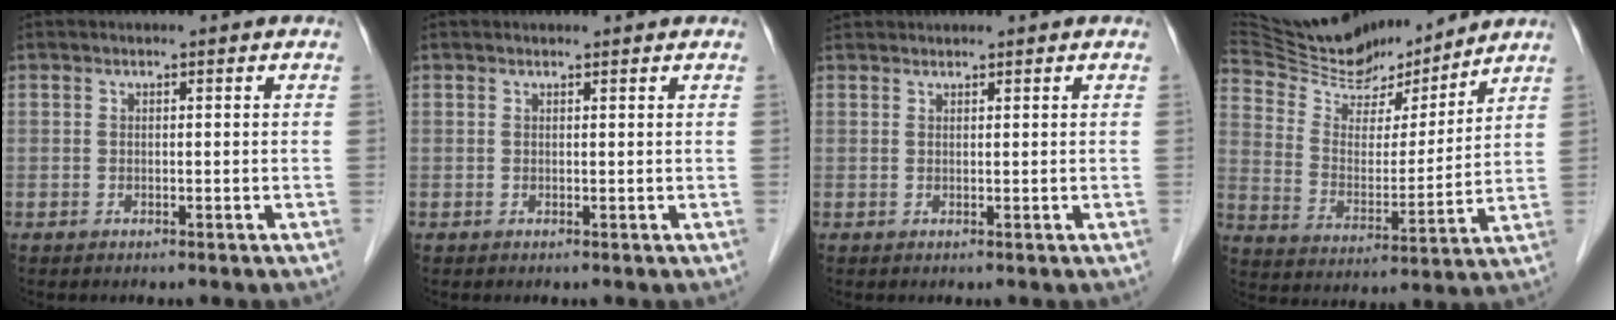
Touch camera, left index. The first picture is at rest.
{"total": 1.5, "force": [1.4, 0.6, 0.2], "torque": [0.005, 0.010, 0.020]}
{"total": 2.5, "force": [2.3, 0.8, 0.4], "torque": [0.005, 0.023, 0.040]}
{"total": 21.7, "force": [19.8, 5.0, 7.5], "torque": [-0.140, 0.006, 0.330]}